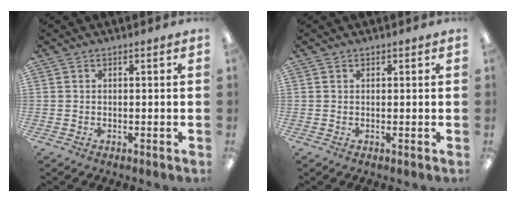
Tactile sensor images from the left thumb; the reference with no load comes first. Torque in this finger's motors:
{"motor_torque": [0.02, 0.04, -0.03, -0.21, -0.01]}